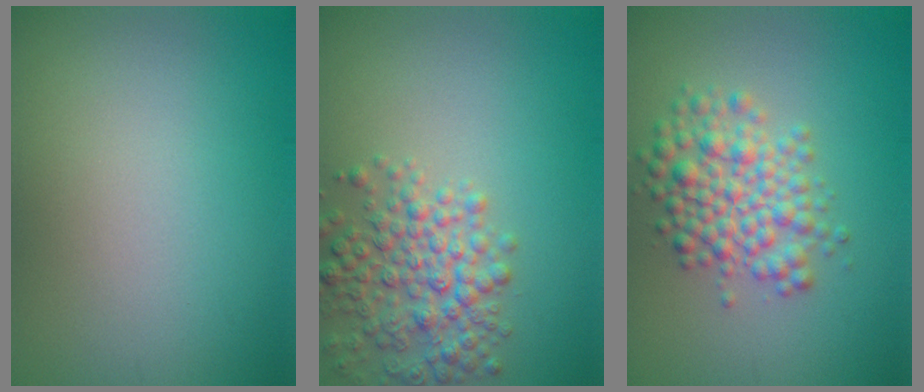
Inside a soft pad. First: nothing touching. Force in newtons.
{"total": 4.8, "press": 4.8, "slide": 0.2}
{"total": 4.6, "press": 4.6, "slide": 0.1}